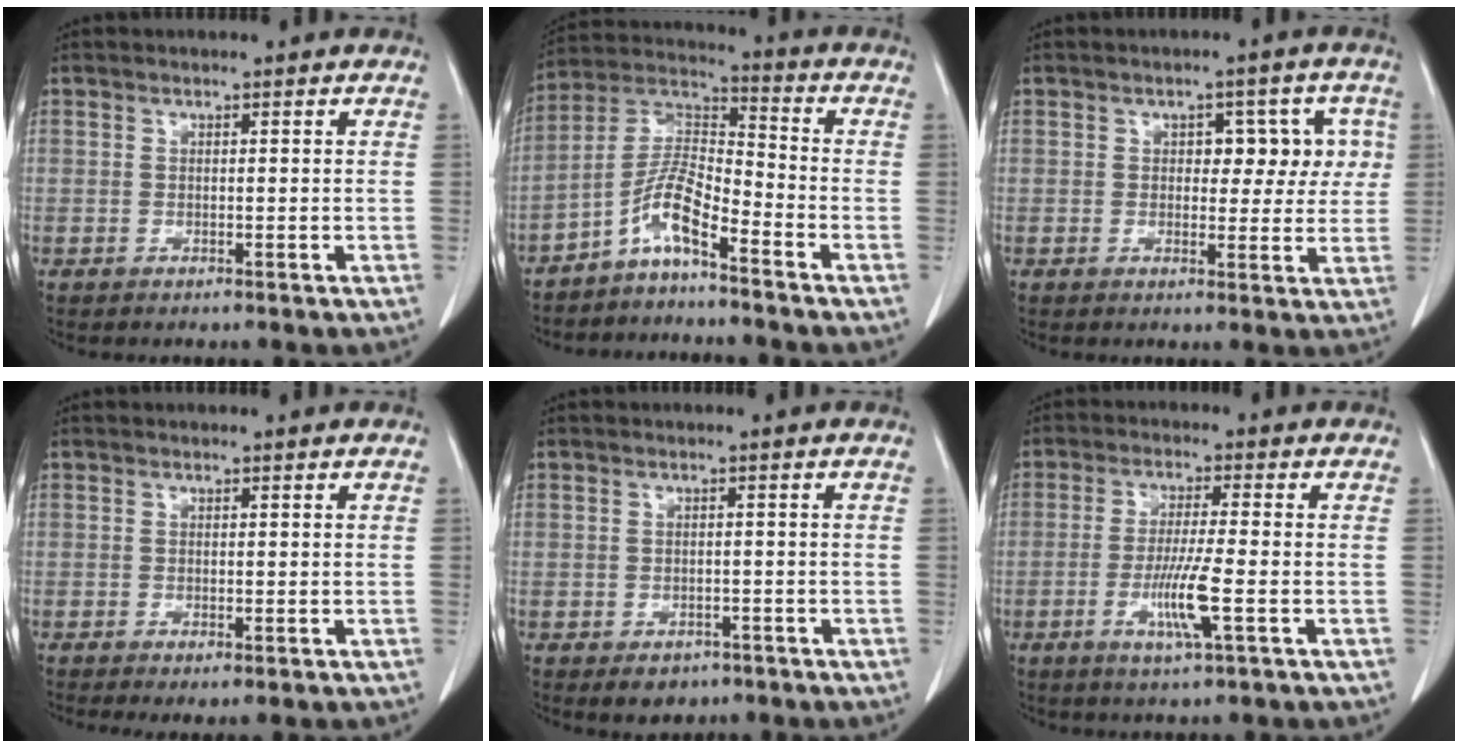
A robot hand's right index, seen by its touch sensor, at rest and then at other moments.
{"total": 7.5, "force": [-5.0, 1.1, 5.6], "torque": [-0.122, 0.017, -0.100]}
{"total": 6.1, "force": [1.3, 3.7, 4.7], "torque": [-0.041, 0.022, 0.017]}
{"total": 1.6, "force": [-0.6, 0.5, 1.4], "torque": [-0.024, -0.005, -0.005]}
{"total": 3.1, "force": [-1.9, 2.3, 1.1], "torque": [-0.008, 0.004, -0.015]}
{"total": 6.9, "force": [-2.2, -0.3, 6.5], "torque": [-0.125, -0.014, -0.043]}